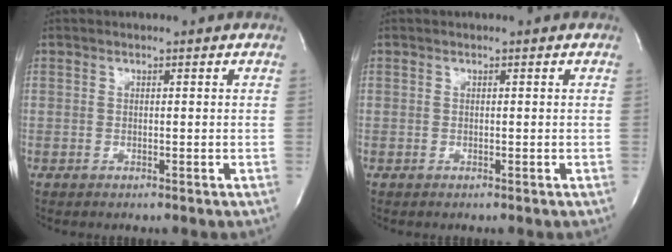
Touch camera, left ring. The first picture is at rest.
{"total": 0.0}